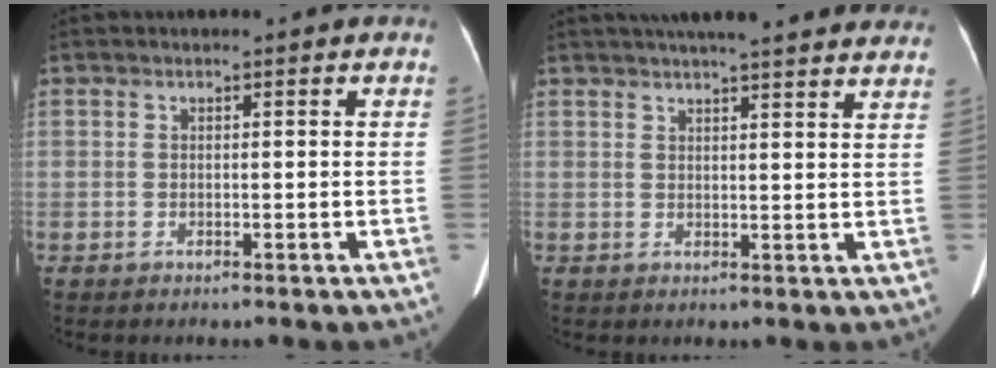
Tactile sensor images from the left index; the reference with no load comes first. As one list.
[{"total": 20.0, "force": [17.7, 2.6, 8.8], "torque": [-0.124, 0.031, 0.218]}]